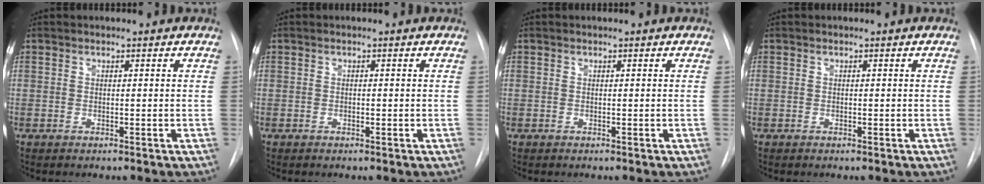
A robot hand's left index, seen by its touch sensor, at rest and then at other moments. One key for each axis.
{"total": 0.7, "fx": -0.6, "fy": 0.1, "fz": 0.2, "tx": -0.002, "ty": -0.003, "tz": -0.010}
{"total": 0.0}
{"total": 0.5, "fx": -0.5, "fy": 0.0, "fz": 0.1, "tx": -0.002, "ty": -0.005, "tz": -0.008}